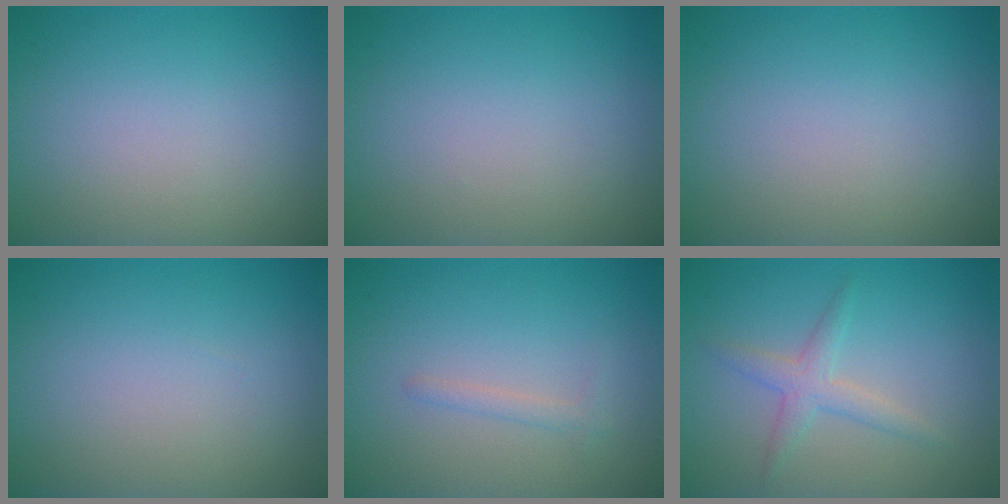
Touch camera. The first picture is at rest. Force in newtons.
{"total": 0.0}
{"total": 0.0}
{"total": 0.0}
{"total": 1.0, "press": 1.0, "slide": 0.0}
{"total": 2.2, "press": 2.2, "slide": 0.1}